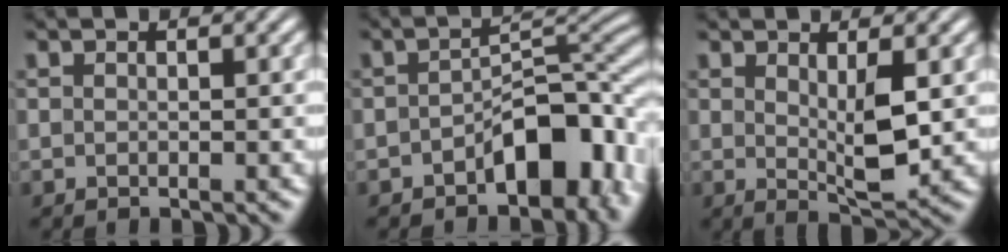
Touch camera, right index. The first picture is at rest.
{"total": 5.2, "force": [-2.5, 2.1, 4.1], "torque": [-0.048, -0.003, -0.039]}
{"total": 3.4, "force": [0.8, 0.5, 3.2], "torque": [-0.050, -0.021, 0.021]}